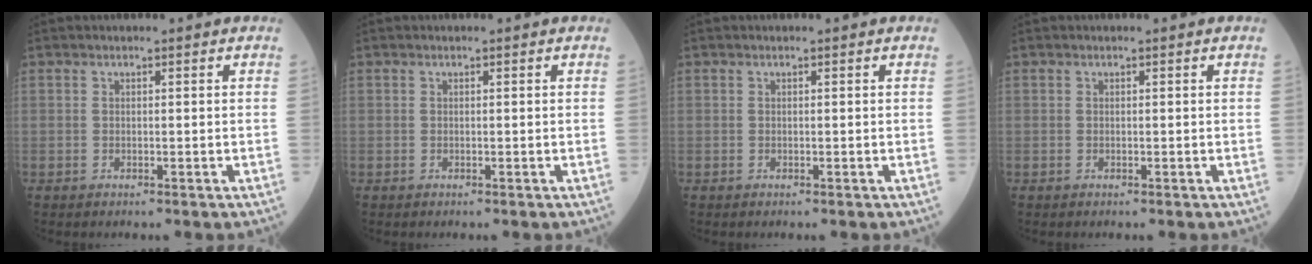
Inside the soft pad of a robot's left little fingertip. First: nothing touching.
{"total": 0.0}
{"total": 0.0}
{"total": 0.0}